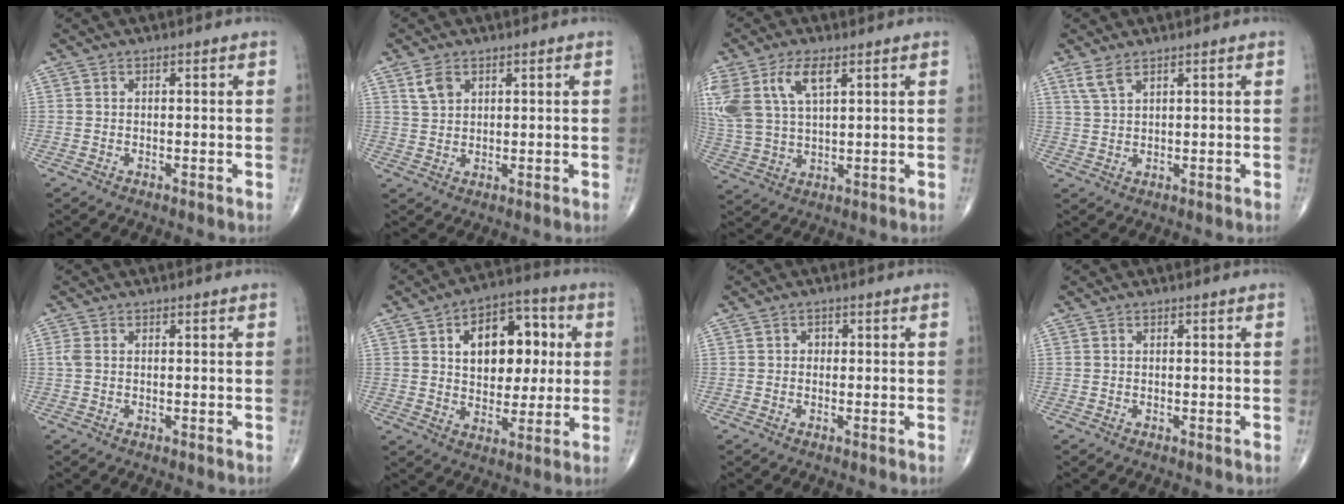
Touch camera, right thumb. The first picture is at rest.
{"total": 3.5, "force": [1.9, 2.2, 1.9], "torque": [-0.033, -0.004, 0.043]}
{"total": 13.5, "force": [5.8, 6.7, 10.1], "torque": [-0.232, -0.005, 0.118]}
{"total": 3.1, "force": [2.2, 1.0, 2.0], "torque": [-0.045, -0.002, 0.052]}
{"total": 1.2, "force": [0.1, 0.7, 0.9], "torque": [-0.028, 0.003, 0.001]}
{"total": 15.8, "force": [3.5, 10.0, 11.6], "torque": [-0.123, 0.009, 0.054]}
{"total": 1.0, "force": [0.1, 0.9, 0.5], "torque": [0.000, 0.004, -0.003]}
{"total": 0.0}